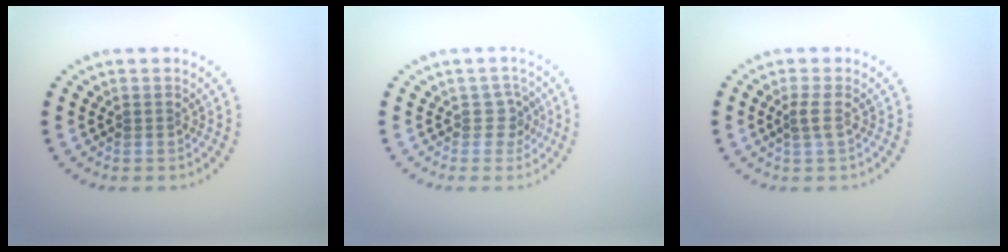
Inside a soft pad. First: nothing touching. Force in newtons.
{"total": 1.7, "press": 1.4, "slide": 1.0}
{"total": 1.2, "press": 1.0, "slide": 0.7}